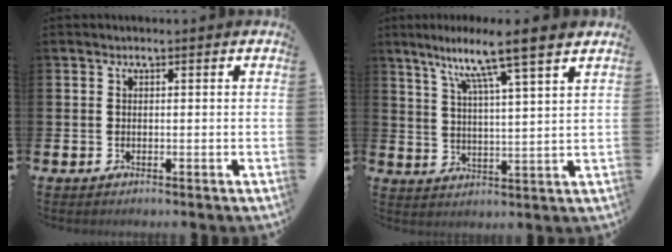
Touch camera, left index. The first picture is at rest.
{"total": 8.3, "force": [6.9, -0.5, 4.6], "torque": [-0.106, -0.040, 0.113]}